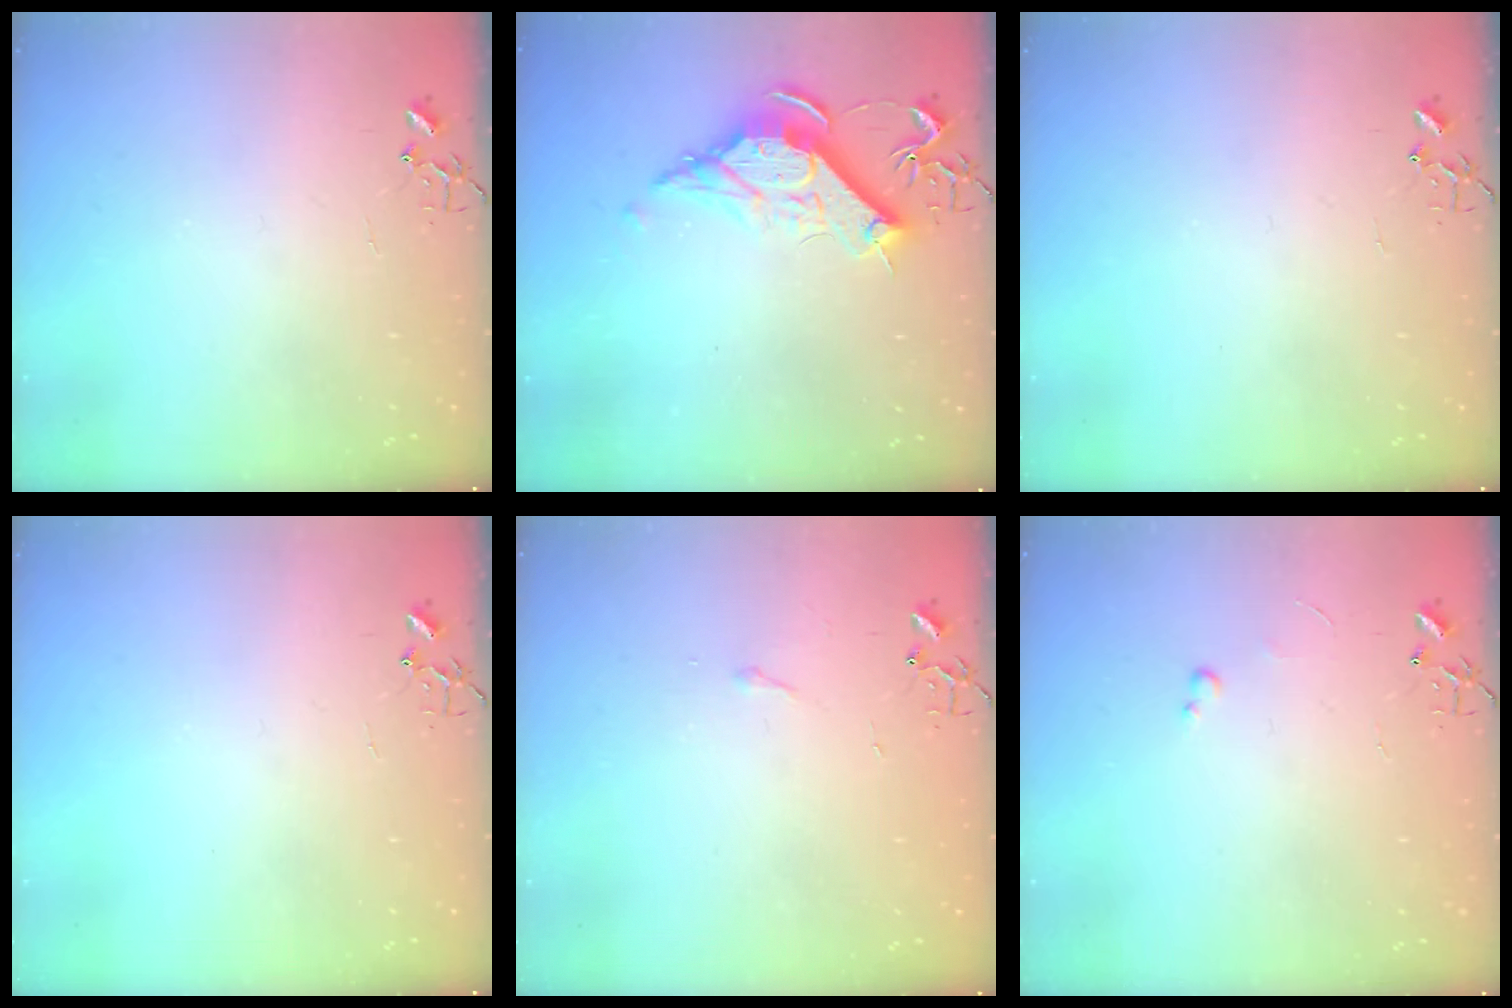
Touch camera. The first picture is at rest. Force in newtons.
{"total": 10.8, "press": 10.8, "slide": 0.3}
{"total": 0.0}
{"total": 0.0}
{"total": 2.9, "press": 2.9, "slide": 0.5}
{"total": 2.4, "press": 2.3, "slide": 0.4}